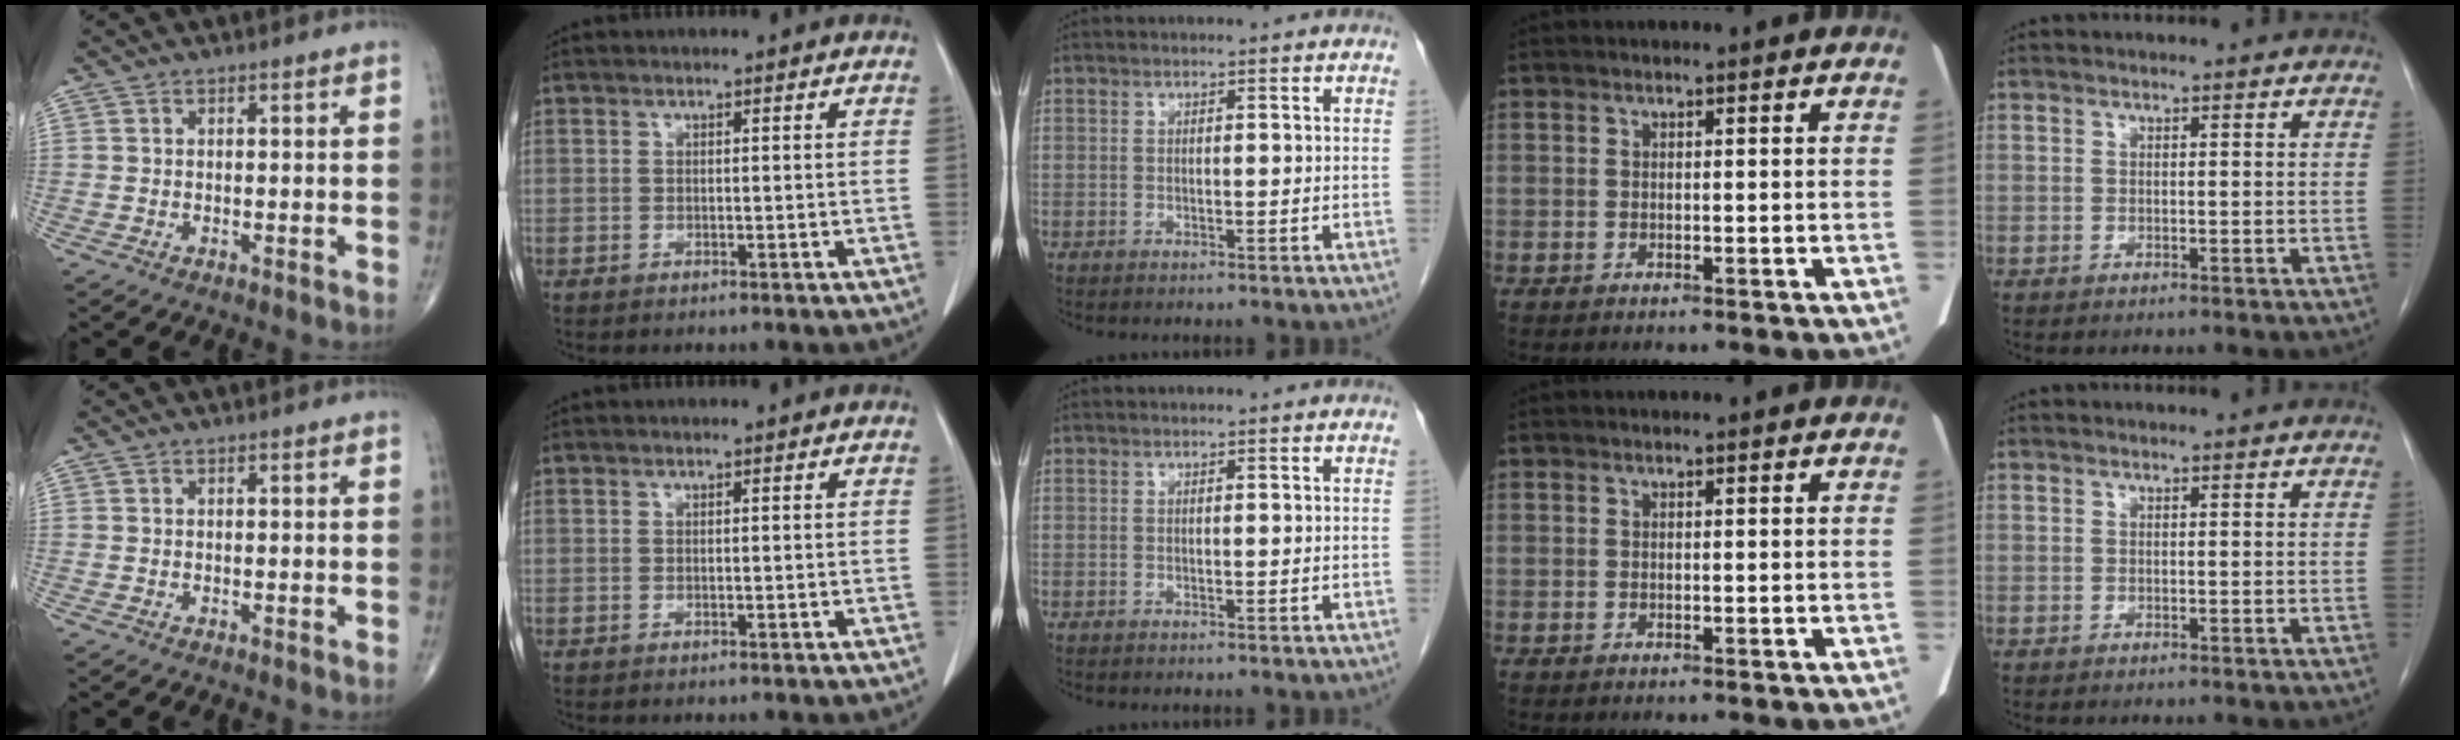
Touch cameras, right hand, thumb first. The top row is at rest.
{}